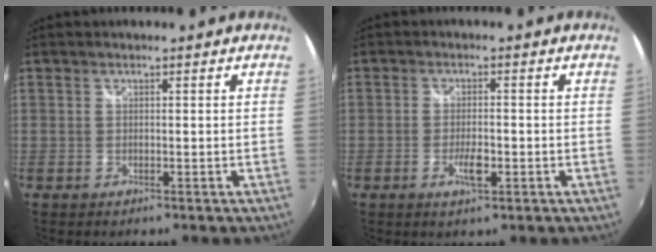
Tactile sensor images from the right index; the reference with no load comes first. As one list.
[{"total": 3.6, "force": [-1.4, 1.1, 3.2], "torque": [-0.066, -0.003, -0.026]}]